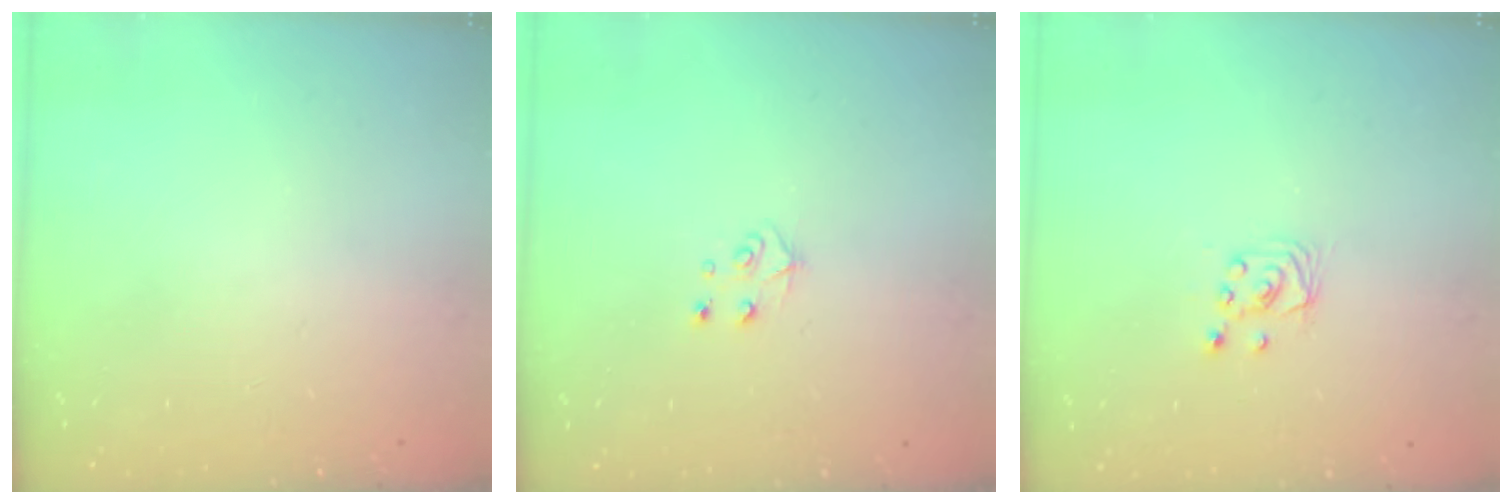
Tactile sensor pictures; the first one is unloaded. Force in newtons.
{"total": 4.8, "press": 4.8, "slide": 0.4}
{"total": 2.4, "press": 2.4, "slide": 0.2}